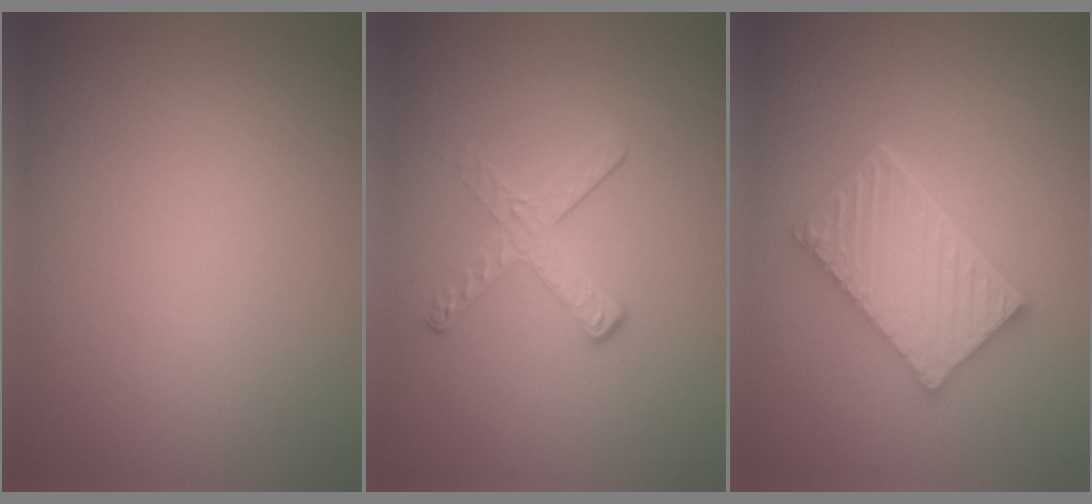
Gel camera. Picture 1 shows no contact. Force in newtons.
{"total": 2.1, "press": 1.4, "slide": 1.6}
{"total": 5.5, "press": 4.3, "slide": 3.4}